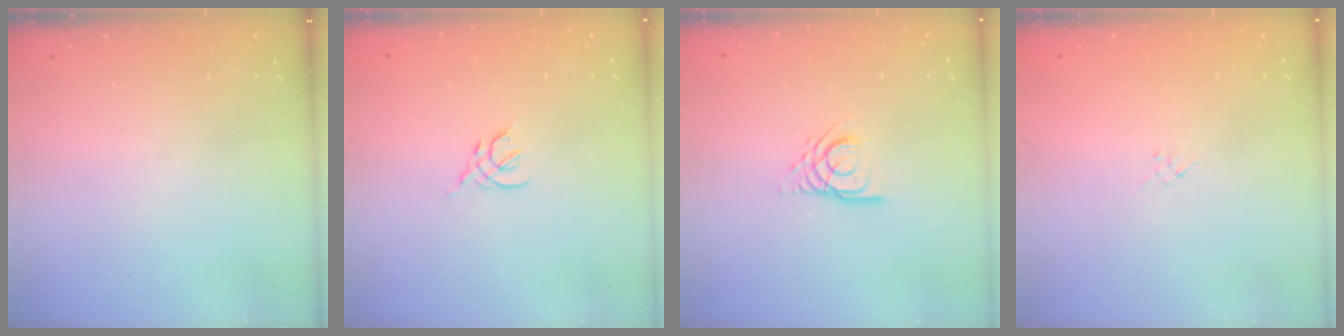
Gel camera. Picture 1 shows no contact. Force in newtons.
{"total": 2.4, "press": 2.3, "slide": 0.6}
{"total": 6.1, "press": 6.0, "slide": 0.5}
{"total": 1.3, "press": 1.3, "slide": 0.4}